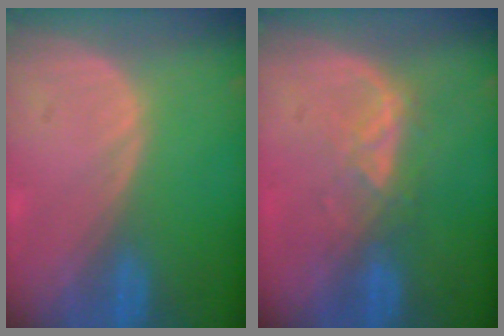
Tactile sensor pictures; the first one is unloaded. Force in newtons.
{"total": 3.8, "press": 3.8, "slide": 0.6}